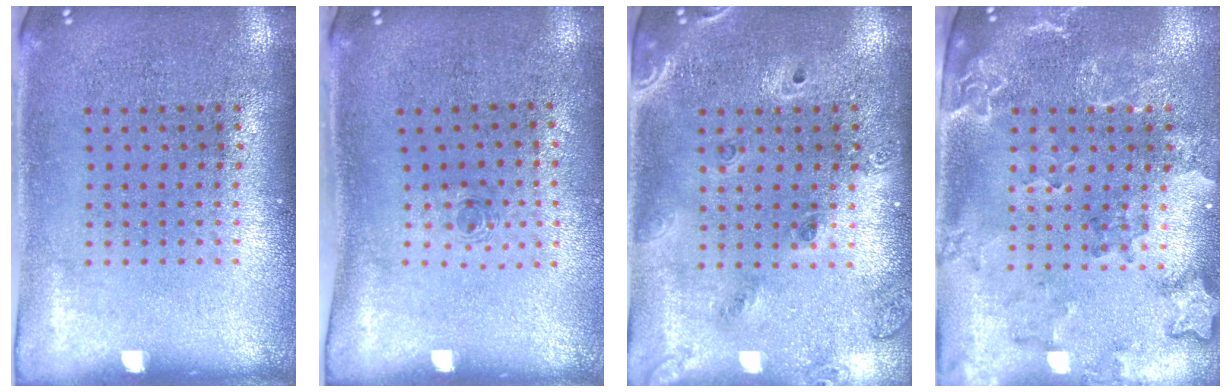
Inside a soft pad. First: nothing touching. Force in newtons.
{"total": 0.5, "press": 0.3, "slide": 0.5}
{"total": 1.6, "press": 1.4, "slide": 0.9}
{"total": 2.0, "press": 1.9, "slide": 0.7}